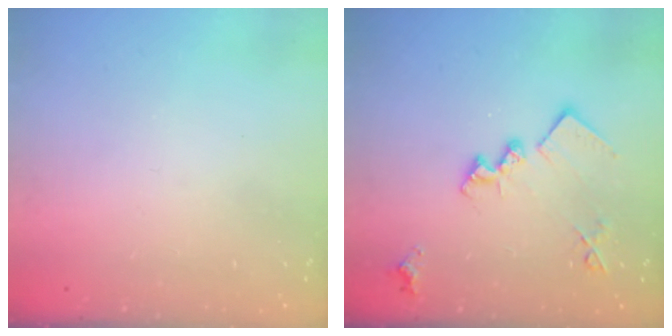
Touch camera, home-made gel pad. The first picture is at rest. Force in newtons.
{"total": 14.1, "press": 14.1, "slide": 0.6}